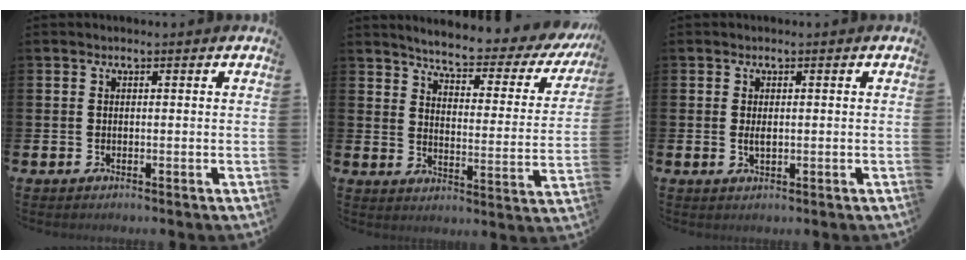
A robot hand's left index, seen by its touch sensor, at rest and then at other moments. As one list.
[{"total": 5.1, "force": [4.6, 0.6, 2.1], "torque": [-0.059, -0.040, 0.068]}, {"total": 1.3, "force": [0.2, 0.5, 1.1], "torque": [-0.013, -0.002, 0.000]}]